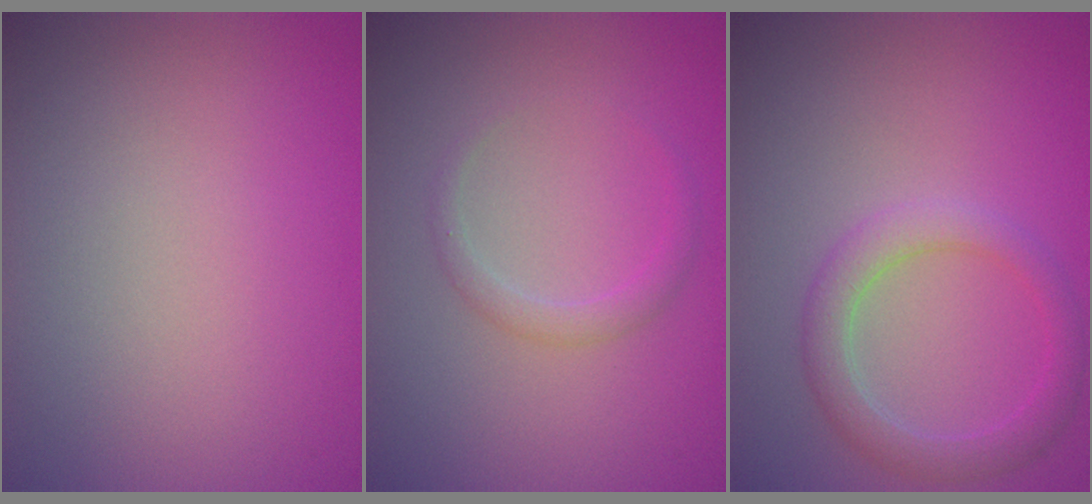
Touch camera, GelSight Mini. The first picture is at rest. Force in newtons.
{"total": 1.4, "press": 1.4, "slide": 0.2}
{"total": 3.0, "press": 3.0, "slide": 0.1}